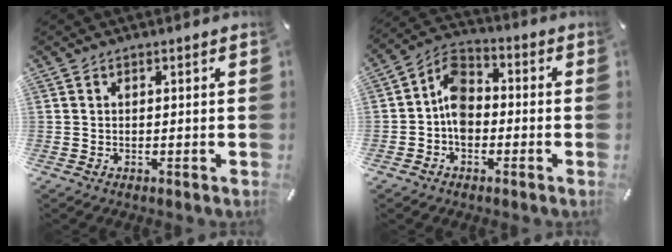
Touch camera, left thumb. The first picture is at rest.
{"total": 7.8, "force": [-1.6, 6.0, 4.8], "torque": [-0.100, 0.021, -0.027]}